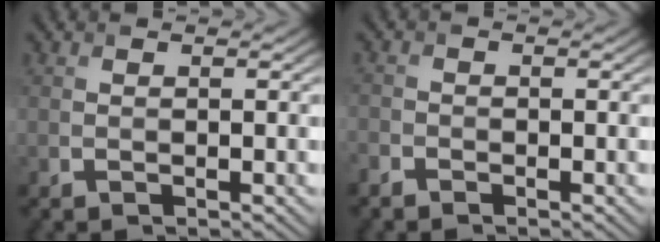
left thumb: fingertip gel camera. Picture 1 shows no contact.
{"total": 1.6, "force": [-1.5, 0.6, 0.3], "torque": [-0.007, -0.003, -0.039]}